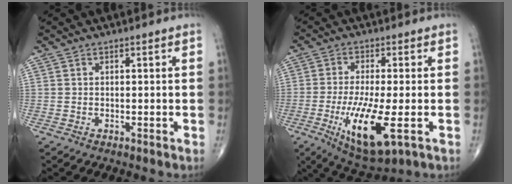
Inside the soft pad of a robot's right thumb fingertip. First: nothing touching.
{"total": 13.0, "force": [-3.8, 3.4, 11.9], "torque": [-0.225, -0.021, -0.056]}